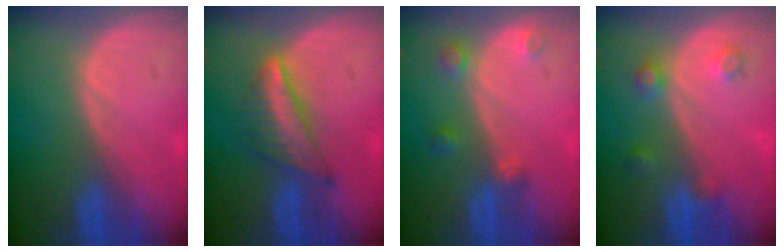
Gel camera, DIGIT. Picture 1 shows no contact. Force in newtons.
{"total": 6.5, "press": 5.8, "slide": 2.9}
{"total": 2.9, "press": 2.8, "slide": 0.8}
{"total": 3.6, "press": 3.4, "slide": 1.3}